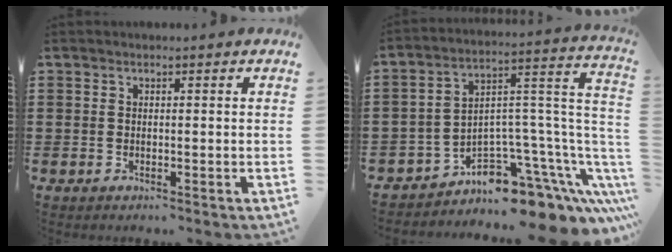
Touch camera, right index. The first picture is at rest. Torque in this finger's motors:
{"motor_torque": [0.19, -0.11, 0.02, -0.21]}